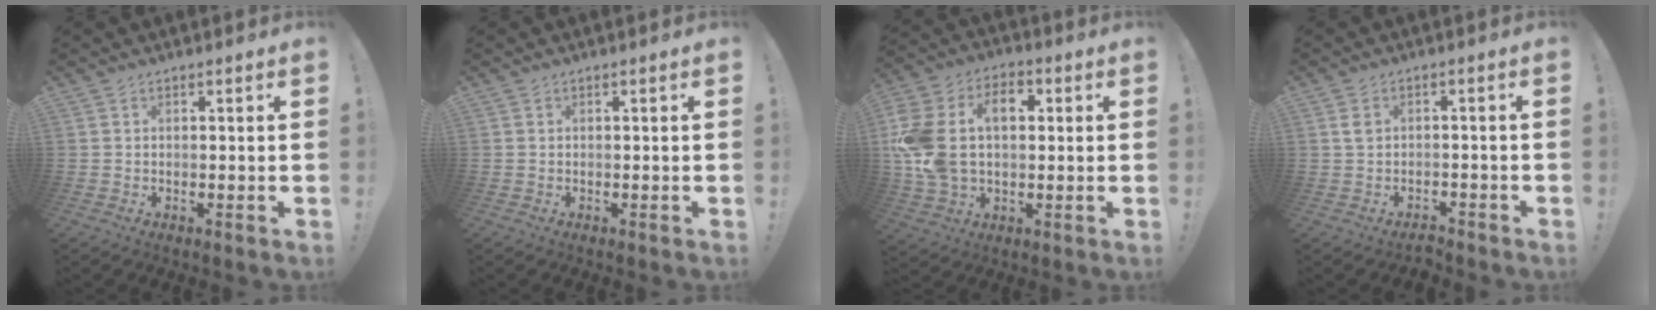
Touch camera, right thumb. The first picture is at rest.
{"total": 0.0}
{"total": 18.9, "force": [3.4, 13.0, 13.4], "torque": [-0.271, 0.002, 0.061]}
{"total": 2.5, "force": [-1.2, 1.7, 1.3], "torque": [-0.023, 0.007, -0.023]}